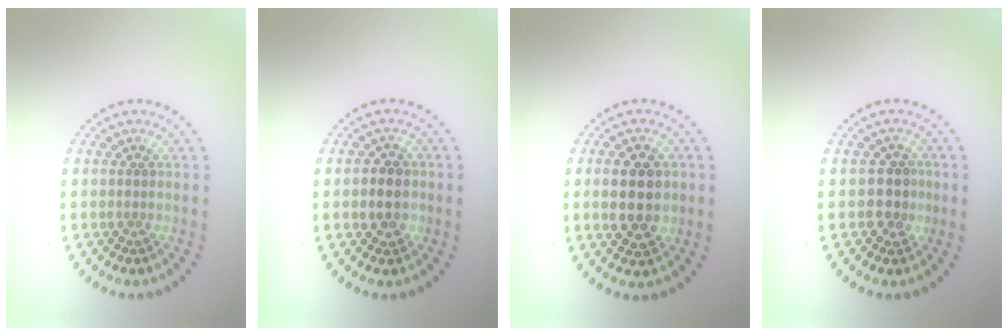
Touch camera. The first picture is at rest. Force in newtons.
{"total": 2.6, "press": 2.6, "slide": 0.6}
{"total": 5.0, "press": 5.0, "slide": 0.3}
{"total": 2.4, "press": 2.2, "slide": 1.0}